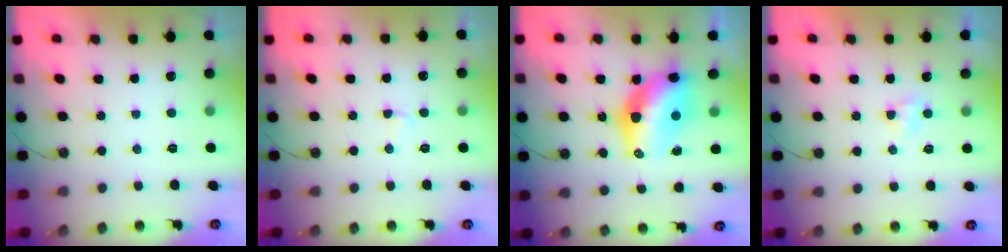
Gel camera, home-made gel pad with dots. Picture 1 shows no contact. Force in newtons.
{"total": 2.6, "press": 2.6, "slide": 0.2}
{"total": 12.8, "press": 12.8, "slide": 1.2}
{"total": 2.2, "press": 2.2, "slide": 0.3}